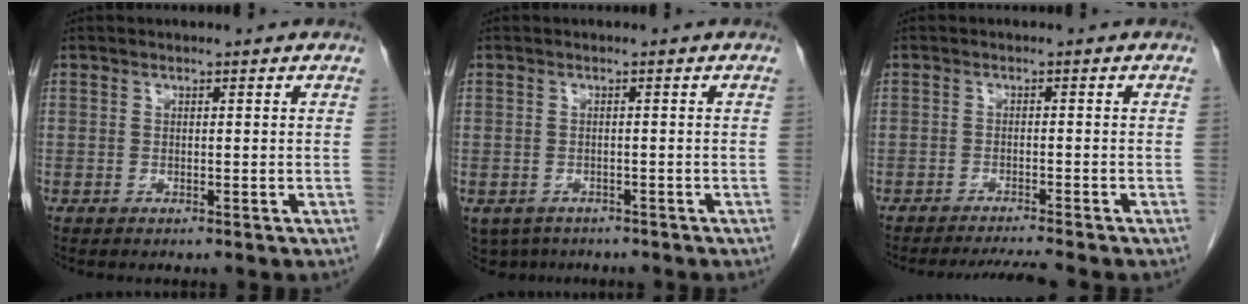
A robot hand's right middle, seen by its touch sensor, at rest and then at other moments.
{"total": 5.9, "force": [-4.3, 3.7, 1.6], "torque": [-0.028, -0.003, -0.060]}
{"total": 4.7, "force": [-4.3, -1.2, 1.5], "torque": [-0.021, -0.012, -0.068]}